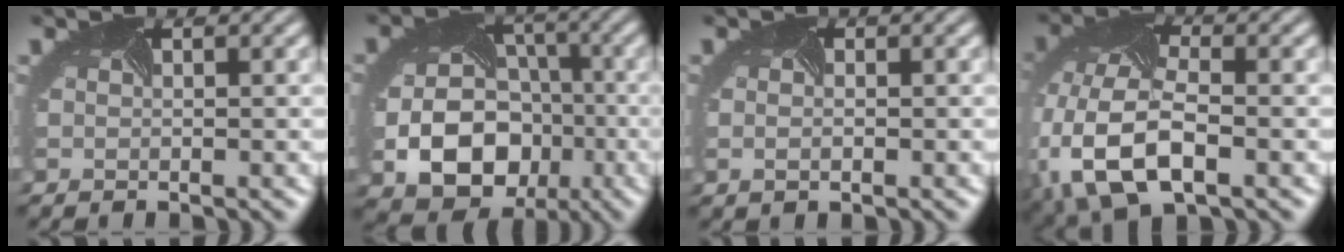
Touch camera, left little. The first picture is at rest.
{"total": 10.8, "force": [-3.1, 8.7, 5.6], "torque": [-0.088, -0.044, -0.056]}
{"total": 1.2, "force": [-0.2, 0.7, 0.9], "torque": [-0.016, -0.005, -0.001]}
{"total": 11.9, "force": [-3.4, 6.9, 9.1], "torque": [-0.219, -0.031, -0.052]}